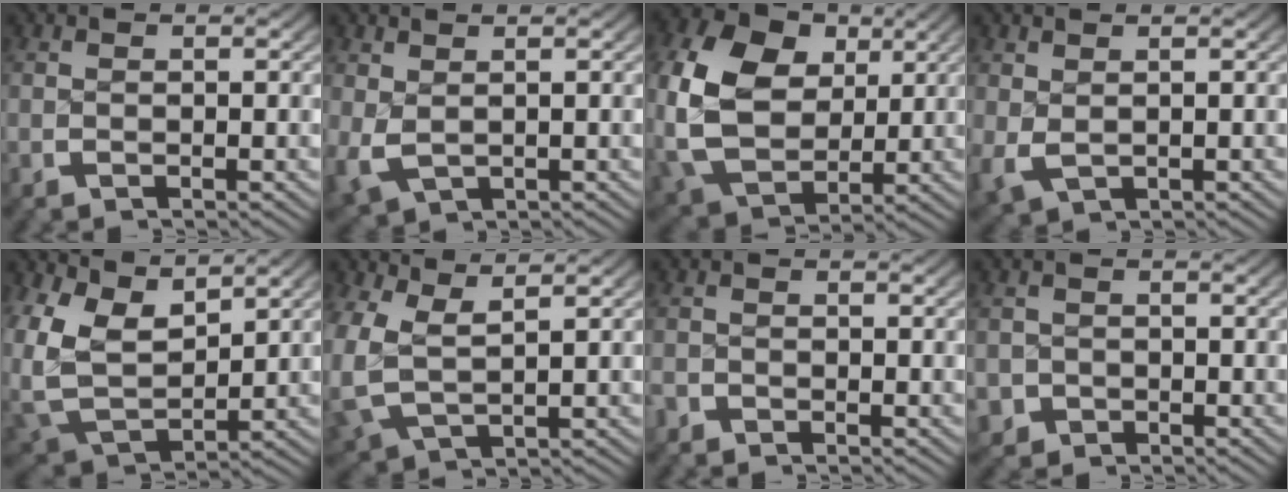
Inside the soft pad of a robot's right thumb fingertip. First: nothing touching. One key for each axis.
{"total": 2.6, "fx": 0.3, "fy": 1.9, "fz": 1.7, "tx": -0.041, "ty": -0.016, "tz": 0.023}
{"total": 13.9, "fx": 1.2, "fy": 10.5, "fz": 8.9, "tx": -0.233, "ty": -0.047, "tz": 0.038}
{"total": 2.0, "fx": 0.3, "fy": 1.4, "fz": 1.3, "tx": -0.028, "ty": -0.008, "tz": 0.018}
{"total": 8.5, "fx": 1.7, "fy": 6.0, "fz": 5.8, "tx": -0.153, "ty": -0.046, "tz": 0.053}
{"total": 5.8, "fx": 1.2, "fy": 4.4, "fz": 3.6, "tx": -0.116, "ty": -0.033, "tz": 0.043}
{"total": 1.2, "fx": -0.9, "fy": 0.8, "fz": 0.1, "tx": -0.002, "ty": 0.000, "tz": -0.021}
{"total": 3.4, "fx": -1.8, "fy": 2.8, "fz": 0.5, "tx": -0.017, "ty": -0.020, "tz": -0.024}